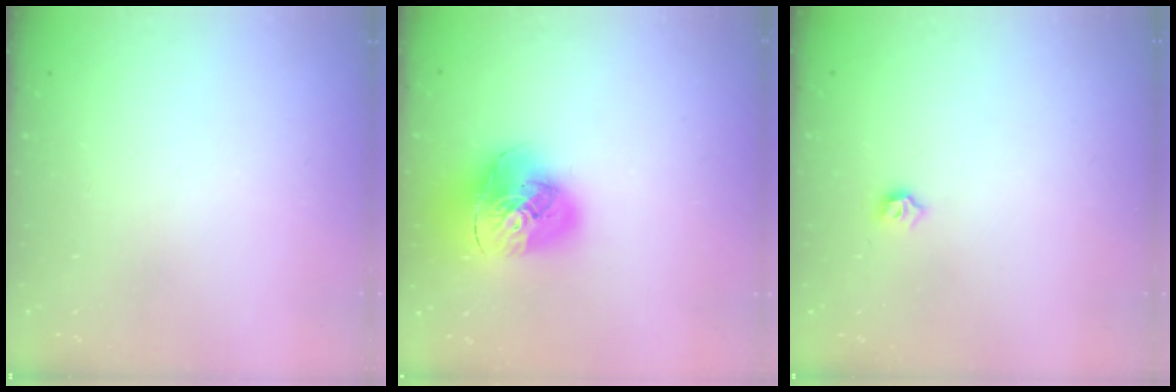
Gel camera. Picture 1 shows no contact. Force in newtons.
{"total": 17.1, "press": 17.0, "slide": 2.1}
{"total": 3.4, "press": 3.3, "slide": 0.7}